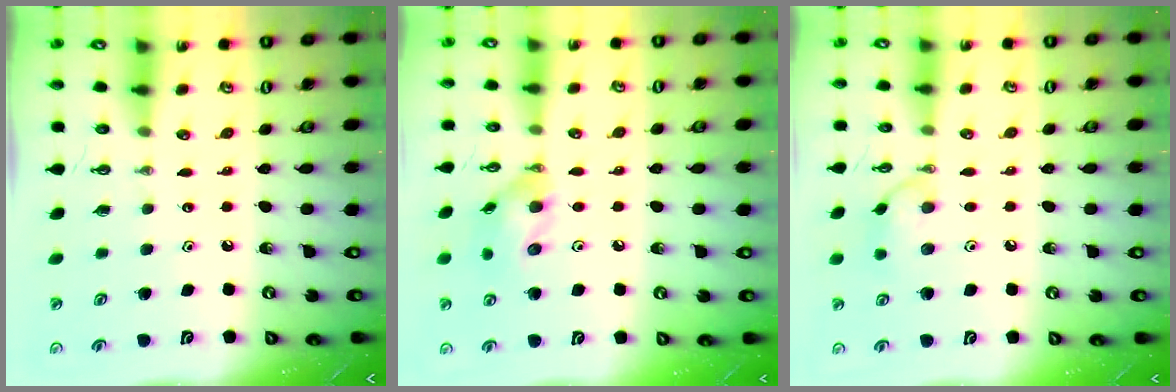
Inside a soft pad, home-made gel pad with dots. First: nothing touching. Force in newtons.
{"total": 10.9, "press": 10.7, "slide": 1.8}
{"total": 8.5, "press": 8.4, "slide": 1.6}